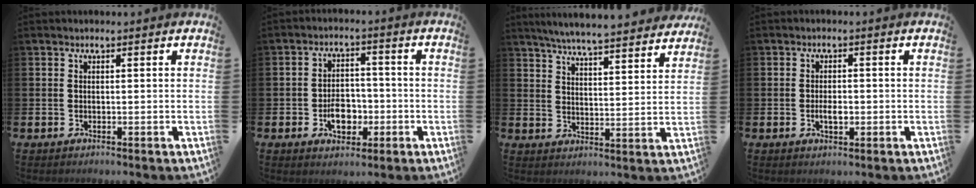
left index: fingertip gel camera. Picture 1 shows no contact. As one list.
[{"total": 4.9, "force": [-1.5, 3.4, 3.2], "torque": [-0.053, 0.004, -0.030]}, {"total": 6.1, "force": [5.9, -0.1, 1.4], "torque": [-0.046, -0.043, 0.103]}, {"total": 2.2, "force": [-0.3, 1.2, 1.8], "torque": [-0.026, -0.001, -0.008]}]